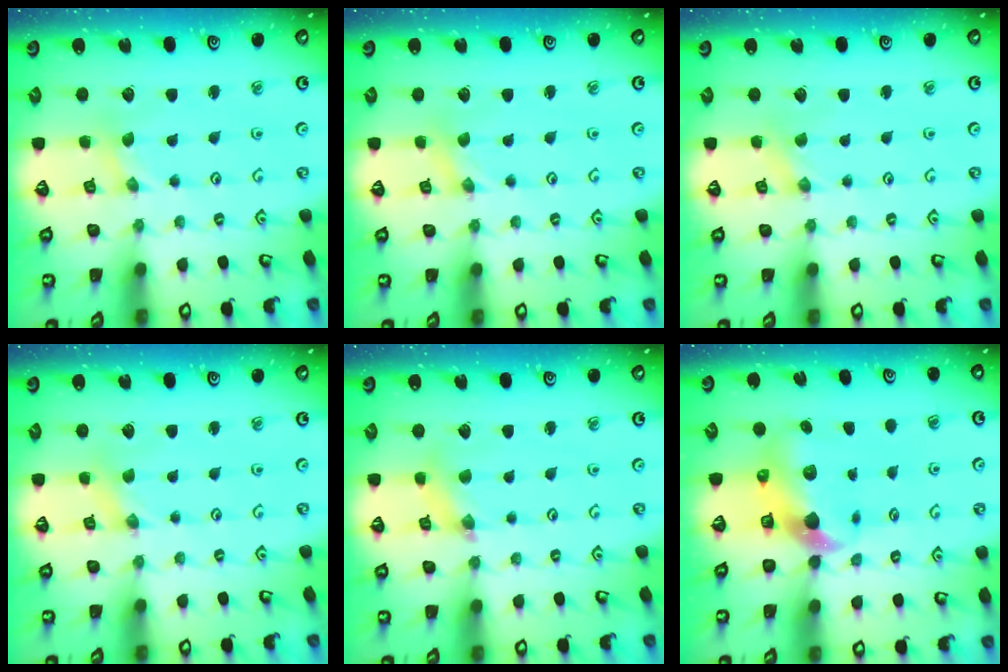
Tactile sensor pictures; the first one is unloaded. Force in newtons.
{"total": 0.0}
{"total": 0.5, "press": 0.5, "slide": 0.1}
{"total": 0.0}
{"total": 3.7, "press": 3.6, "slide": 0.4}
{"total": 7.9, "press": 7.8, "slide": 1.0}